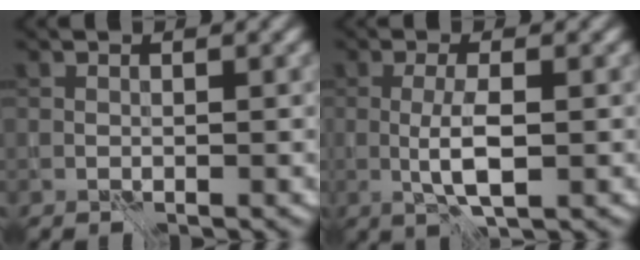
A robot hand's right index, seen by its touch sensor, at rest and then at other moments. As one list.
[{"total": 3.0, "force": [-0.6, 0.5, 2.9], "torque": [-0.061, -0.001, -0.013]}]